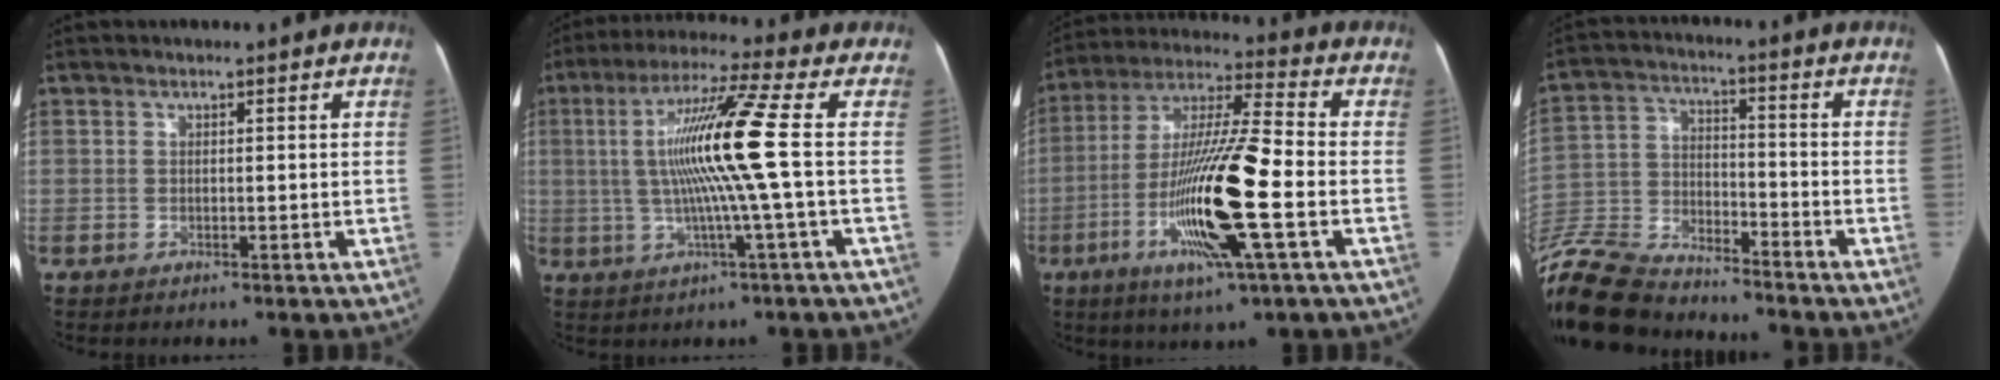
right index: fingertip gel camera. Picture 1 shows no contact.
{"total": 12.4, "force": [0.2, -1.9, 12.3], "torque": [-0.233, 0.006, 0.000]}
{"total": 17.6, "force": [-4.9, 0.7, 16.9], "torque": [-0.329, -0.010, -0.089]}
{"total": 14.2, "force": [-13.4, 3.1, 3.6], "torque": [-0.071, 0.012, -0.241]}